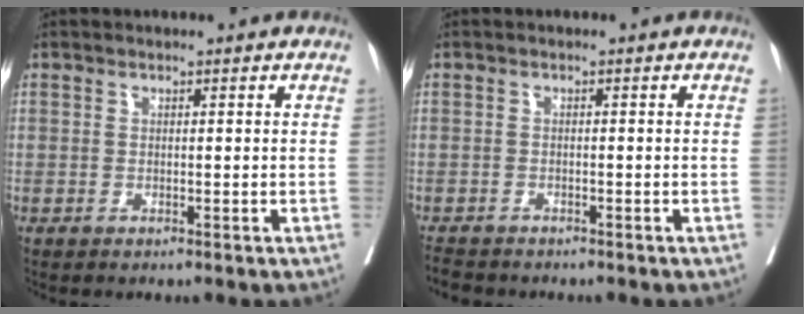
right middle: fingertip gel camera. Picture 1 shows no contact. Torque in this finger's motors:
{"motor_torque": [0.60, -0.80, 0.12, 0.04]}